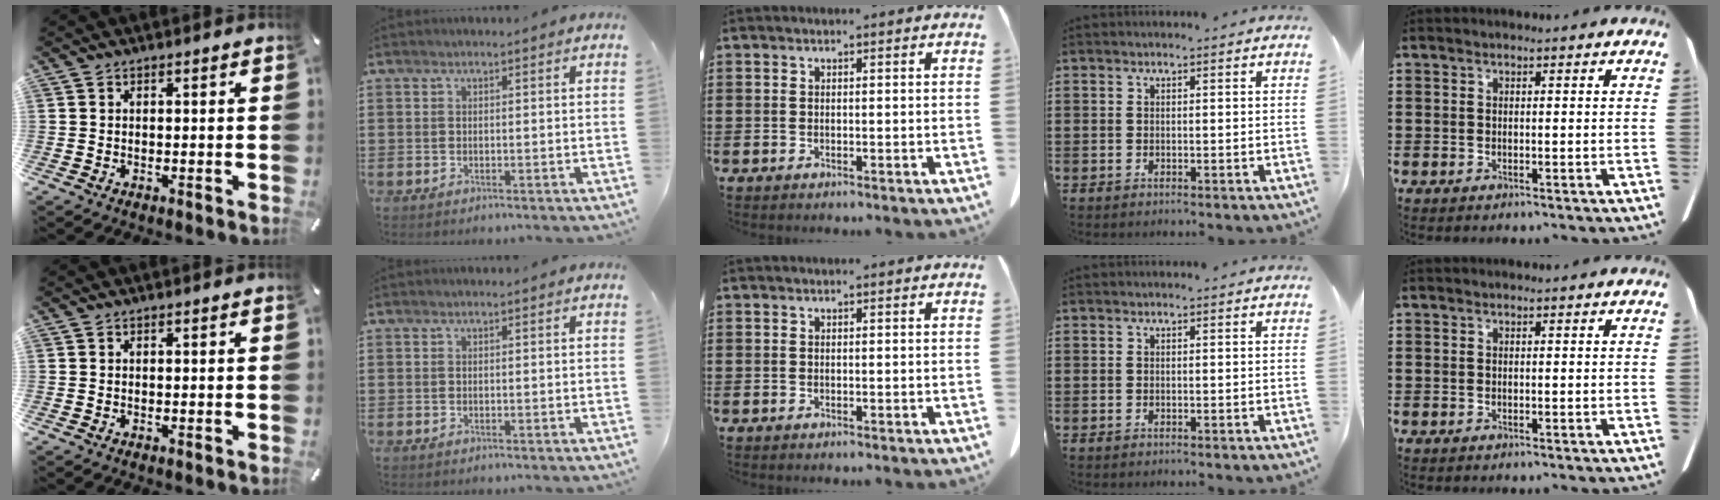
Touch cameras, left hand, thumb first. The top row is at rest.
{}